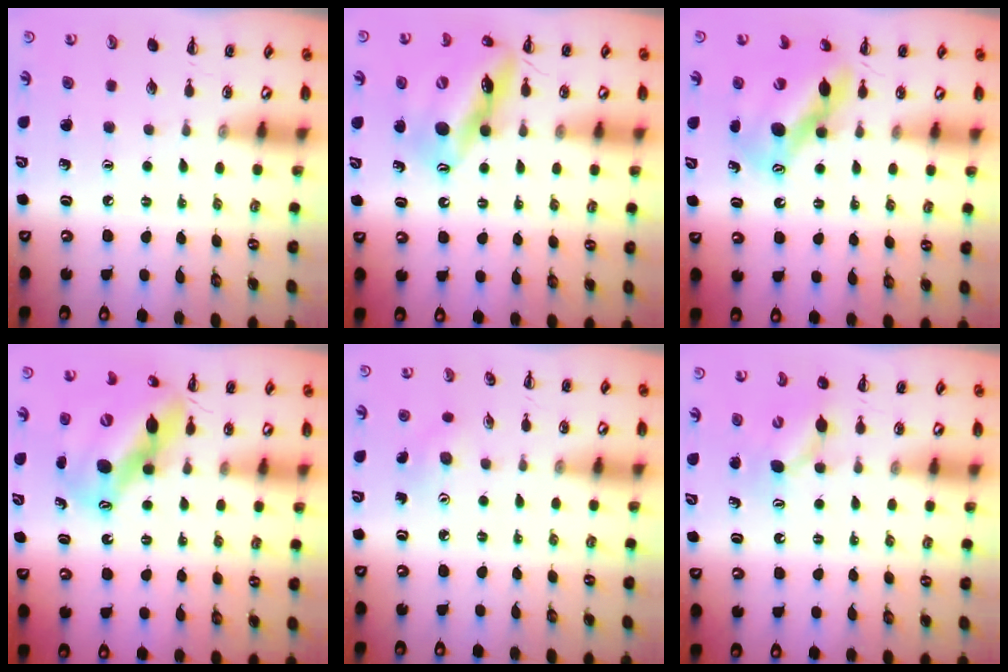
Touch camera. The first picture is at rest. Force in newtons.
{"total": 15.2, "press": 15.0, "slide": 2.4}
{"total": 12.4, "press": 12.0, "slide": 3.1}
{"total": 13.6, "press": 13.1, "slide": 3.6}
{"total": 3.1, "press": 3.0, "slide": 0.8}
{"total": 6.2, "press": 6.2, "slide": 0.5}